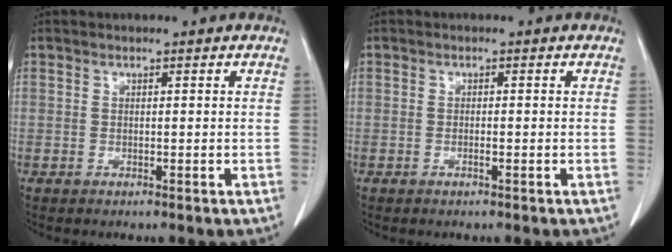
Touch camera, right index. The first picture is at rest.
{"total": 0.7, "force": [-0.3, 0.0, 0.7], "torque": [-0.013, 0.001, -0.003]}